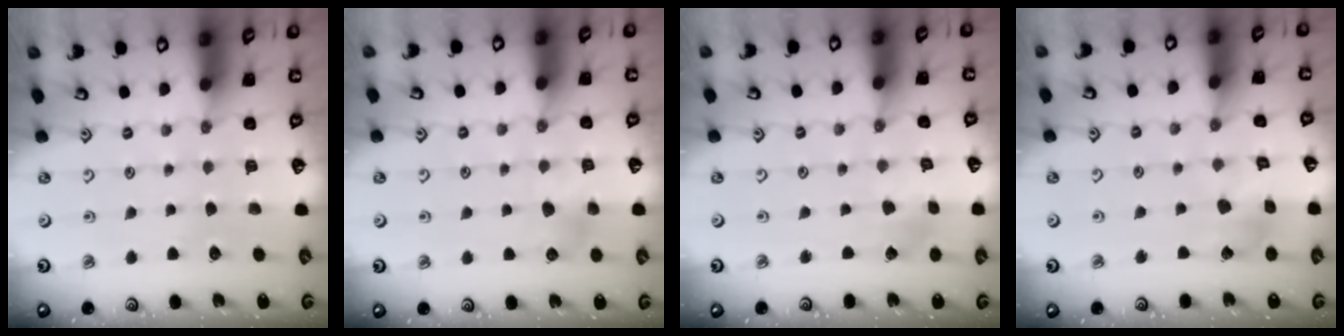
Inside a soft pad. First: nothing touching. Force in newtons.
{"total": 5.1, "press": 5.1, "slide": 0.5}
{"total": 2.8, "press": 2.8, "slide": 0.3}
{"total": 6.3, "press": 6.3, "slide": 0.4}